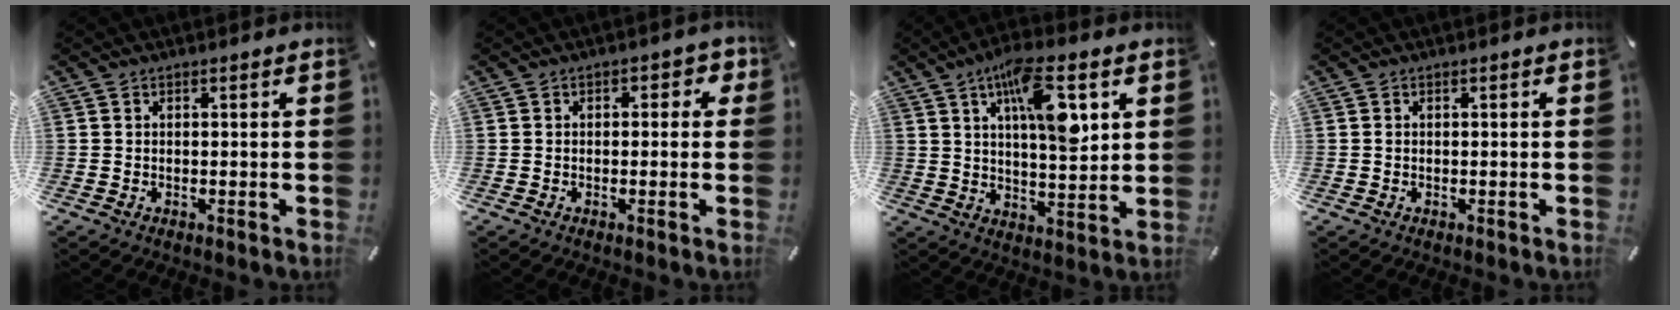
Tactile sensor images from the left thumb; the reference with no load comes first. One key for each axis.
{"total": 2.2, "fx": -0.4, "fy": 1.5, "fz": 1.5, "tx": -0.014, "ty": 0.005, "tz": -0.014}
{"total": 13.8, "fx": 5.7, "fy": 5.1, "fz": 11.5, "tx": -0.176, "ty": -0.012, "tz": 0.092}
{"total": 0.0}